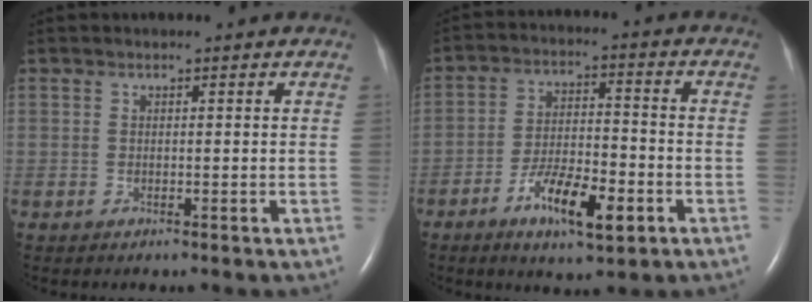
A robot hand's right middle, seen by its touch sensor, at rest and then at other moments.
{"total": 9.7, "force": [-4.7, 2.7, 8.1], "torque": [-0.147, -0.003, -0.077]}